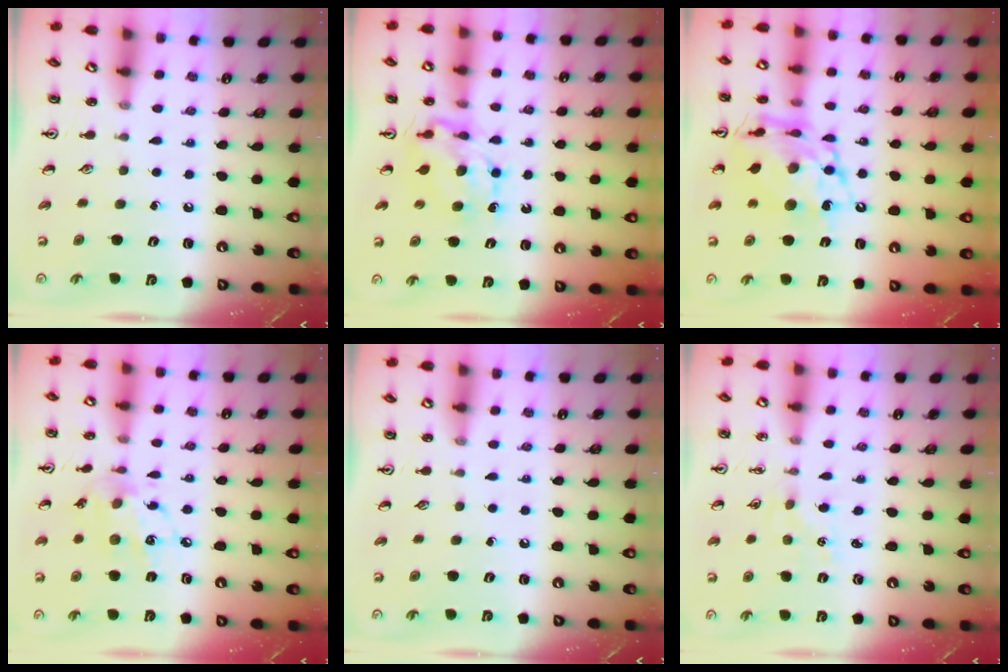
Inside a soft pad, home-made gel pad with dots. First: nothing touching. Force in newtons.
{"total": 6.6, "press": 6.6, "slide": 0.5}
{"total": 15.9, "press": 15.8, "slide": 1.2}
{"total": 11.2, "press": 11.1, "slide": 0.7}
{"total": 0.0}
{"total": 1.0, "press": 0.9, "slide": 0.2}